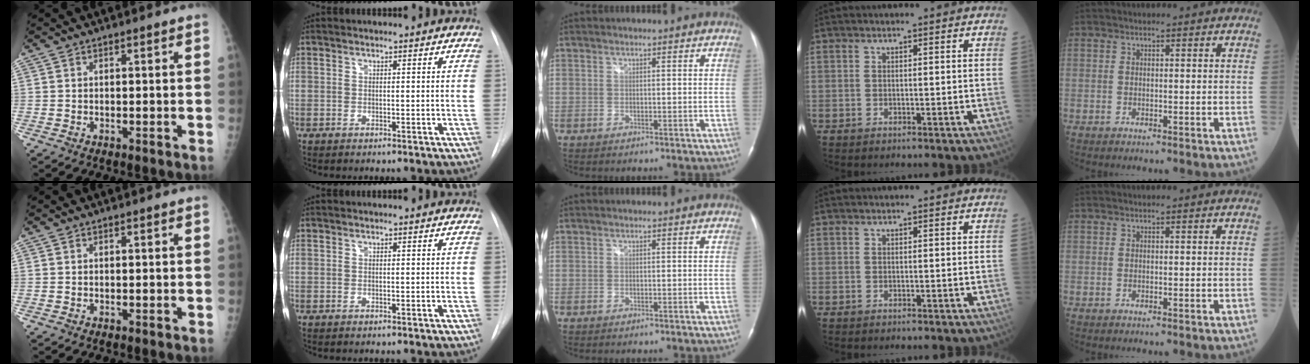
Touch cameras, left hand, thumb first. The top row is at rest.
{}